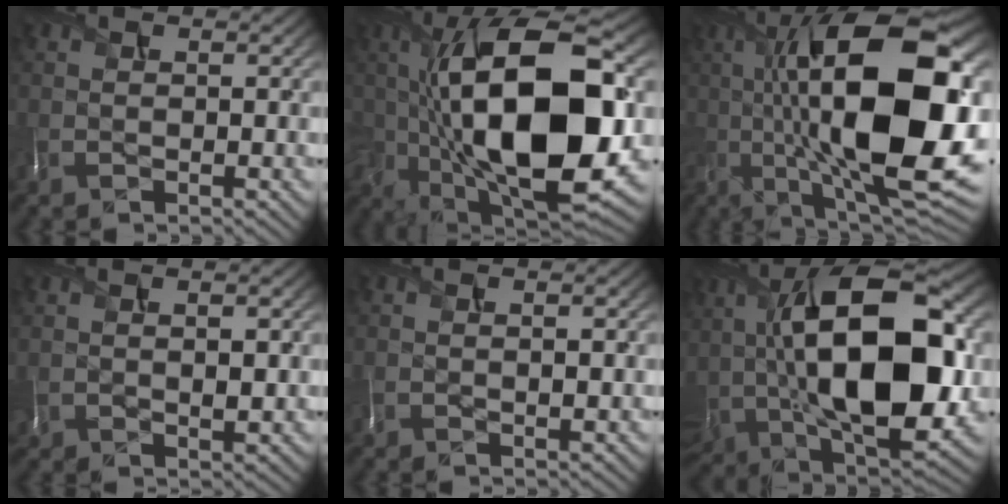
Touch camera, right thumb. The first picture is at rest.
{"total": 19.5, "force": [-0.5, 9.8, 16.9], "torque": [-0.310, 0.001, -0.013]}
{"total": 20.9, "force": [0.2, 8.1, 19.2], "torque": [-0.319, 0.020, 0.000]}
{"total": 3.0, "force": [1.2, 1.3, 2.4], "torque": [-0.056, -0.001, 0.030]}
{"total": 1.4, "force": [0.5, 0.4, 1.2], "torque": [-0.029, 0.004, 0.012]}
{"total": 19.3, "force": [1.6, 10.6, 16.0], "torque": [-0.299, -0.010, 0.036]}